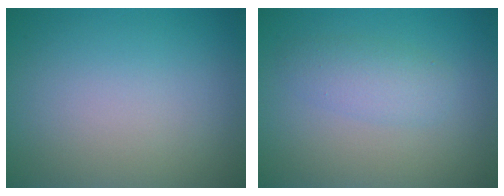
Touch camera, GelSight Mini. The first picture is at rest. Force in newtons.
{"total": 2.4, "press": 2.4, "slide": 0.0}